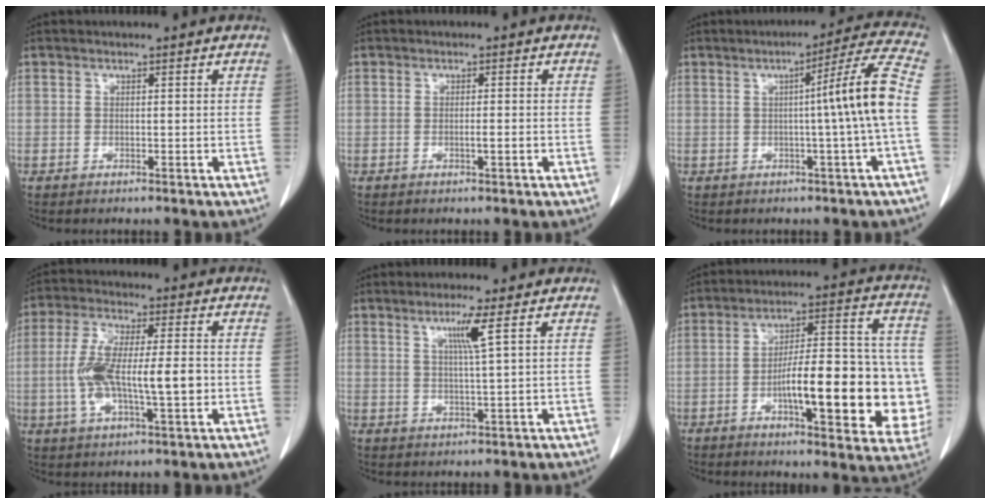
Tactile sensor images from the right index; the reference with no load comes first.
{"total": 1.3, "force": [-0.5, 0.0, 1.2], "torque": [-0.023, 0.000, -0.007]}
{"total": 9.8, "force": [-0.4, -2.3, 9.5], "torque": [-0.129, 0.010, -0.003]}
{"total": 11.7, "force": [-1.2, 2.9, 11.2], "torque": [-0.219, 0.008, -0.019]}
{"total": 4.1, "force": [1.8, -1.0, 3.6], "torque": [-0.069, -0.005, 0.035]}
{"total": 21.1, "force": [-4.8, 5.4, 19.8], "torque": [-0.210, 0.035, -0.053]}